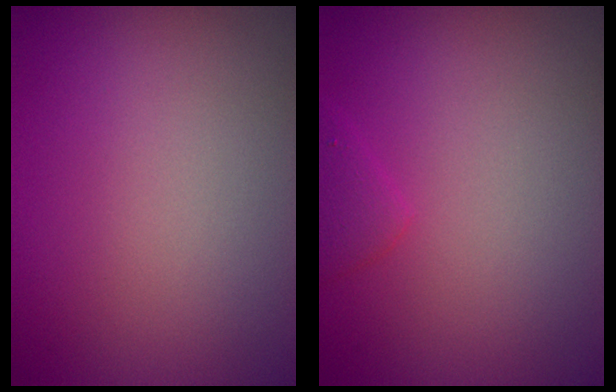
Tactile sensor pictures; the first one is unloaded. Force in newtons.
{"total": 1.2, "press": 1.2, "slide": 0.2}